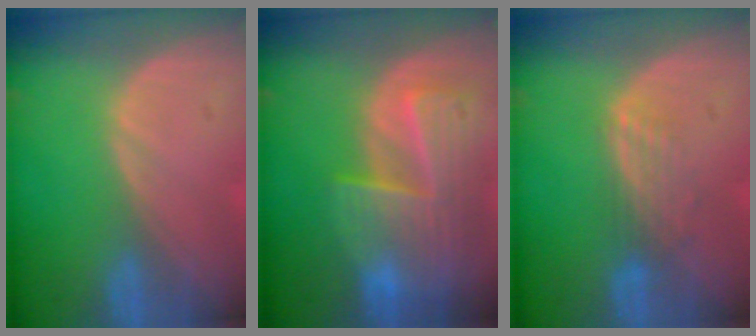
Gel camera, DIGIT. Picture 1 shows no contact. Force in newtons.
{"total": 9.9, "press": 8.5, "slide": 5.0}
{"total": 3.7, "press": 3.0, "slide": 2.2}